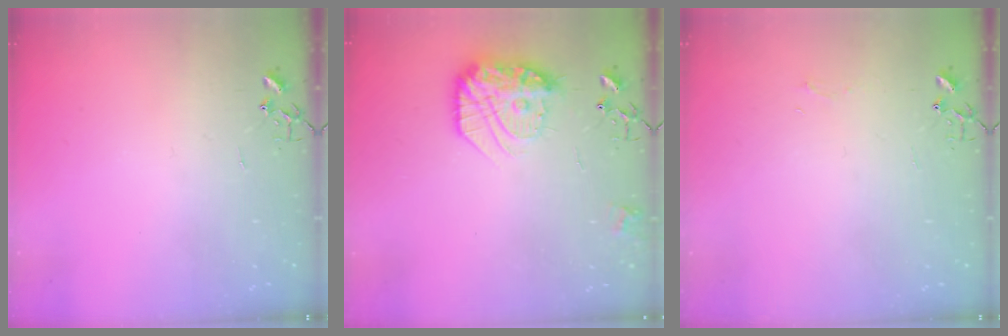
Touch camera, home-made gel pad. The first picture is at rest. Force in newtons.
{"total": 16.2, "press": 16.2, "slide": 0.6}
{"total": 3.5, "press": 3.5, "slide": 0.6}